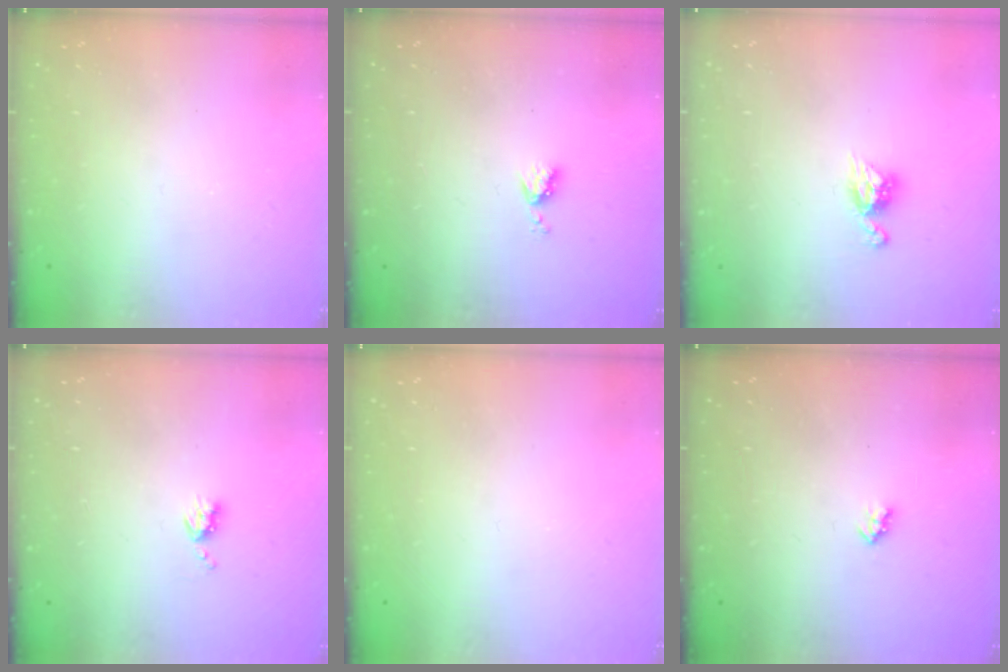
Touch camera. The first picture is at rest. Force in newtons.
{"total": 4.3, "press": 4.3, "slide": 0.5}
{"total": 7.9, "press": 7.9, "slide": 0.6}
{"total": 5.8, "press": 5.7, "slide": 0.8}
{"total": 0.0}
{"total": 2.0, "press": 2.0, "slide": 0.3}